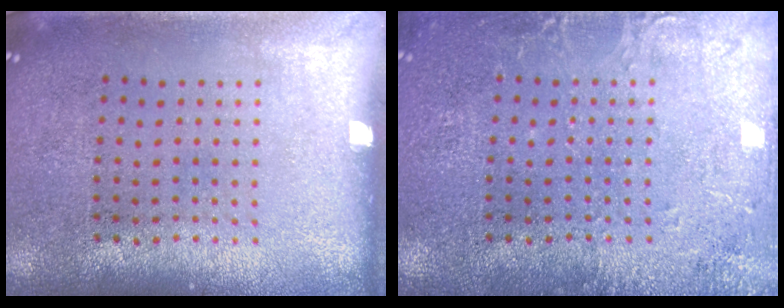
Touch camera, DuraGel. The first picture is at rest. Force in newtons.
{"total": 2.5, "press": 2.5, "slide": 0.3}